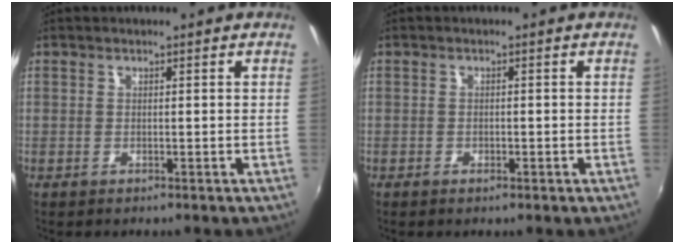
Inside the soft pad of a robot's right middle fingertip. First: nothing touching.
{"total": 1.1, "force": [-0.4, 0.5, 0.9], "torque": [-0.014, -0.006, -0.008]}